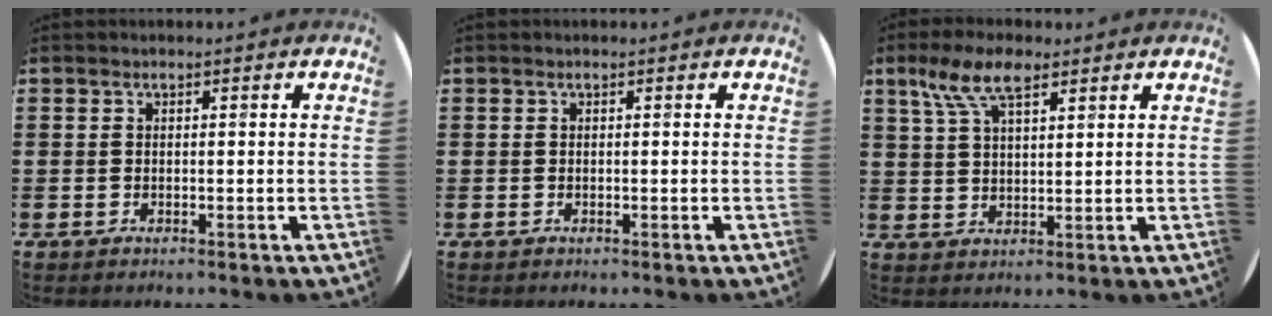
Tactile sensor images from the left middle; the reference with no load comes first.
{"total": 0.0}
{"total": 7.1, "force": [4.5, 2.9, 4.6], "torque": [-0.102, 0.008, 0.081]}